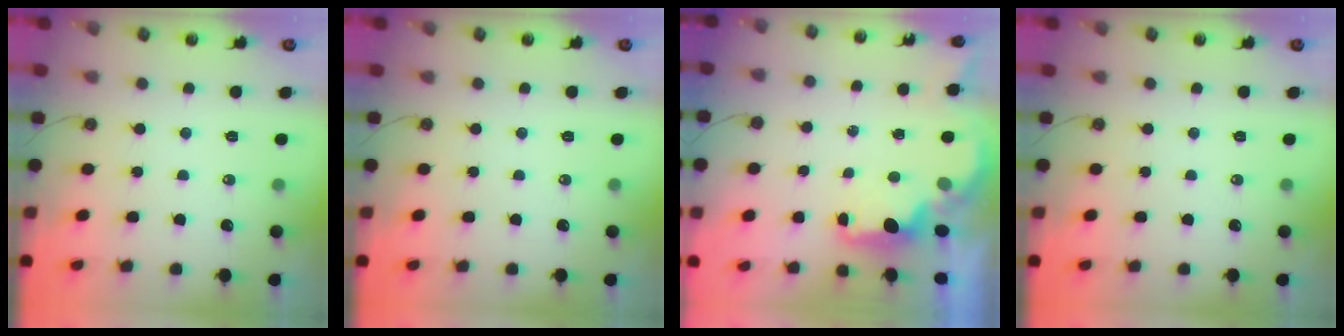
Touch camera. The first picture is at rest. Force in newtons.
{"total": 0.0}
{"total": 1.8, "press": 1.7, "slide": 0.6}
{"total": 0.0}